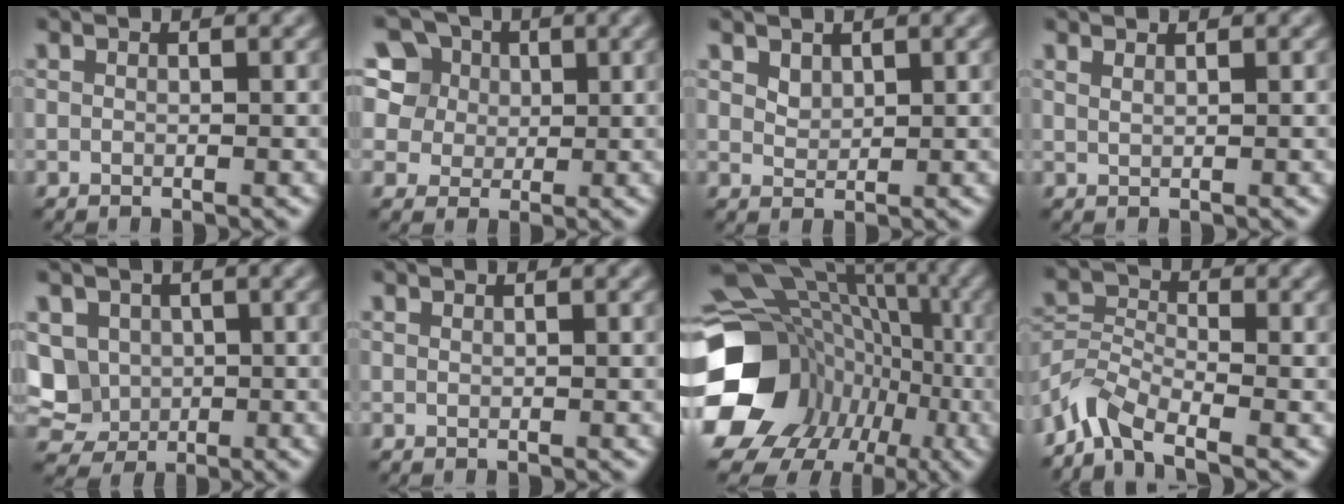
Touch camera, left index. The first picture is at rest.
{"total": 11.2, "force": [5.6, 8.6, 4.4], "torque": [-0.130, 0.024, 0.092]}
{"total": 1.1, "force": [0.8, 0.6, 0.4], "torque": [-0.014, -0.006, 0.019]}
{"total": 1.1, "force": [0.9, 0.3, 0.6], "torque": [-0.004, -0.003, 0.006]}
{"total": 4.6, "force": [0.2, 4.0, 2.1], "torque": [-0.046, -0.002, -0.002]}
{"total": 0.0}
{"total": 19.3, "force": [-4.2, 16.1, 9.8], "torque": [-0.176, -0.016, -0.077]}
{"total": 4.4, "force": [-3.7, 1.5, 1.9], "torque": [-0.041, -0.004, -0.090]}